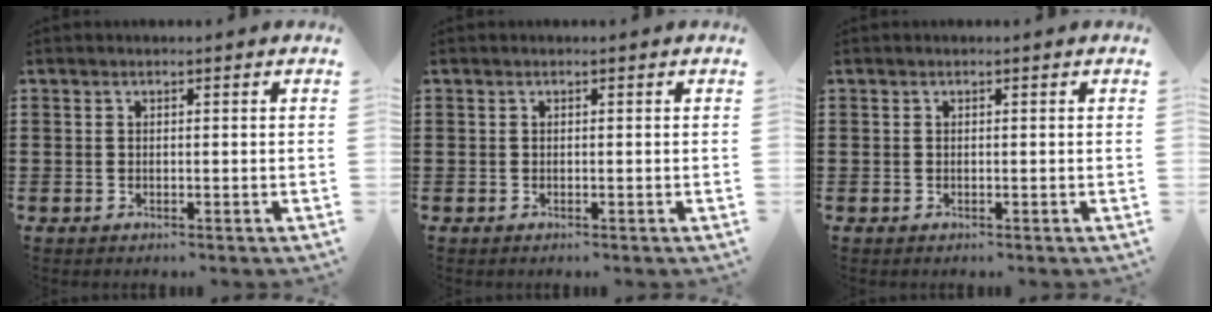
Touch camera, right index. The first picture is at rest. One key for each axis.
{"total": 0.0}
{"total": 0.0}